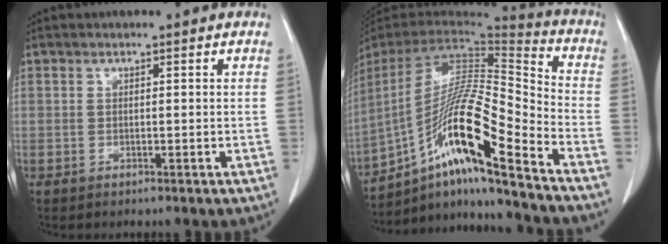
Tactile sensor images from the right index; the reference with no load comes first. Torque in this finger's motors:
{"motor_torque": [1.61, -0.53, 0.62, 0.21]}